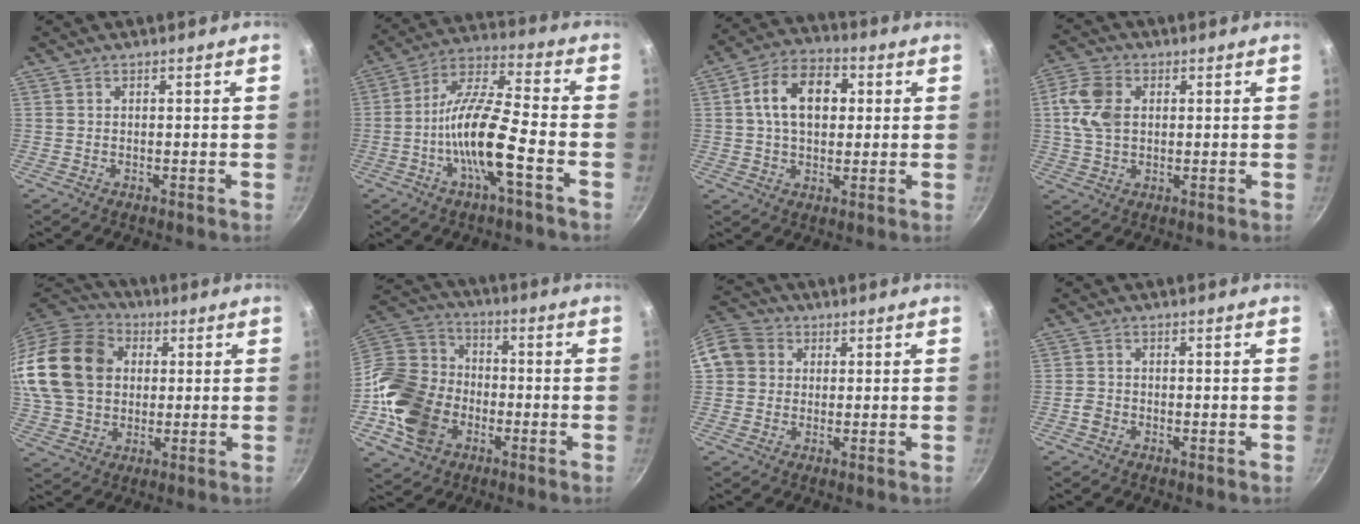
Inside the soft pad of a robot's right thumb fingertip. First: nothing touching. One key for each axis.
{"total": 14.0, "fx": -4.8, "fy": 3.1, "fz": 12.8, "tx": -0.237, "ty": 0.040, "tz": -0.102}
{"total": 12.7, "fx": 2.2, "fy": 8.5, "fz": 9.1, "tx": -0.124, "ty": 0.019, "tz": 0.023}
{"total": 8.6, "fx": 1.4, "fy": 6.0, "fz": 6.0, "tx": -0.111, "ty": 0.006, "tz": 0.018}
{"total": 22.9, "fx": 4.3, "fy": 17.9, "fz": 13.7, "tx": -0.265, "ty": 0.028, "tz": 0.079}
{"total": 20.5, "fx": -6.1, "fy": 16.1, "fz": 11.2, "tx": -0.216, "ty": 0.047, "tz": -0.112}
{"total": 11.0, "fx": 1.8, "fy": 9.9, "fz": 4.5, "tx": -0.080, "ty": 0.029, "tz": 0.022}
{"total": 1.9, "fx": -1.1, "fy": 1.4, "fz": 0.6, "tx": -0.012, "ty": 0.013, "tz": -0.020}